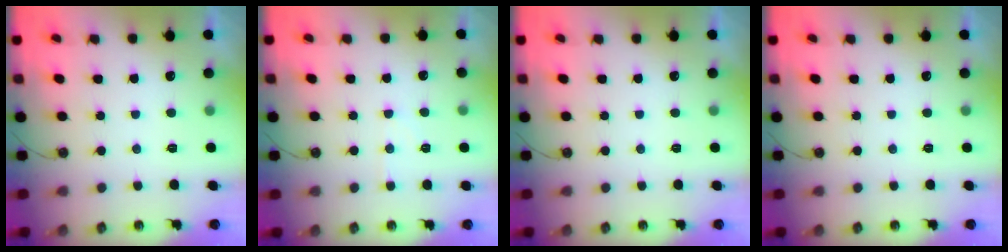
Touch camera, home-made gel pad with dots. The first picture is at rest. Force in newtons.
{"total": 4.7, "press": 4.6, "slide": 0.8}
{"total": 0.0}
{"total": 0.0}